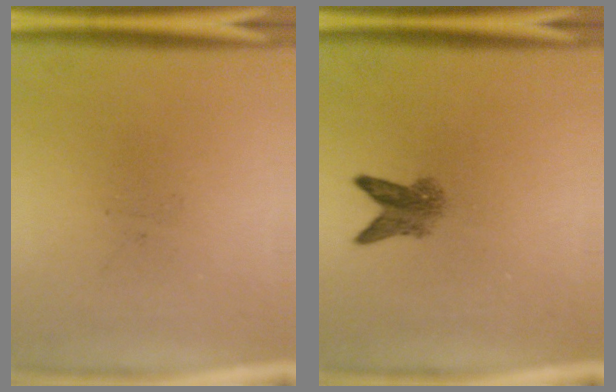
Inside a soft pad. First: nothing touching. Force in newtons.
{"total": 3.3}